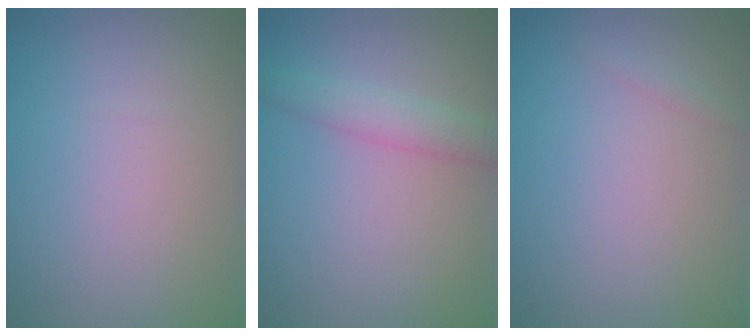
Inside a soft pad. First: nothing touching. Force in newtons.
{"total": 2.6, "press": 2.6, "slide": 0.1}
{"total": 0.6, "press": 0.6, "slide": 0.0}